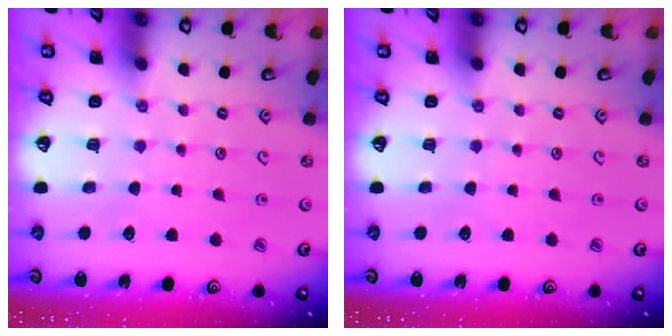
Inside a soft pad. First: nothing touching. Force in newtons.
{"total": 0.0}